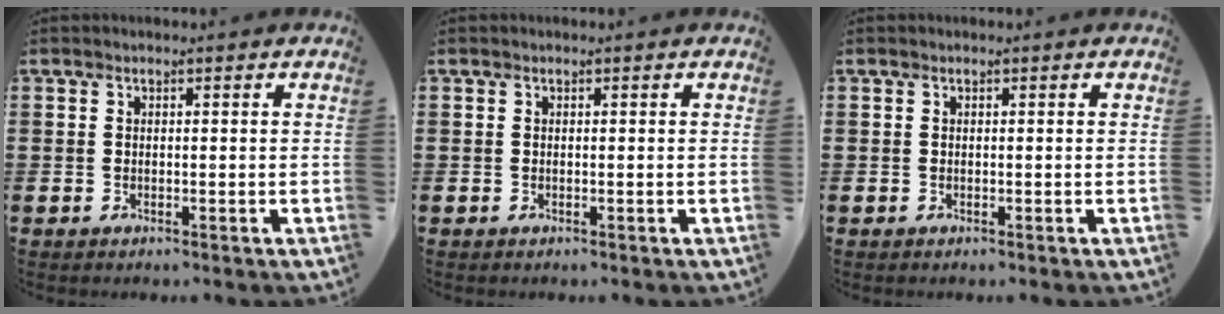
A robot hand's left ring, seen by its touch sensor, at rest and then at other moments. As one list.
[{"total": 0.0}, {"total": 0.0}]